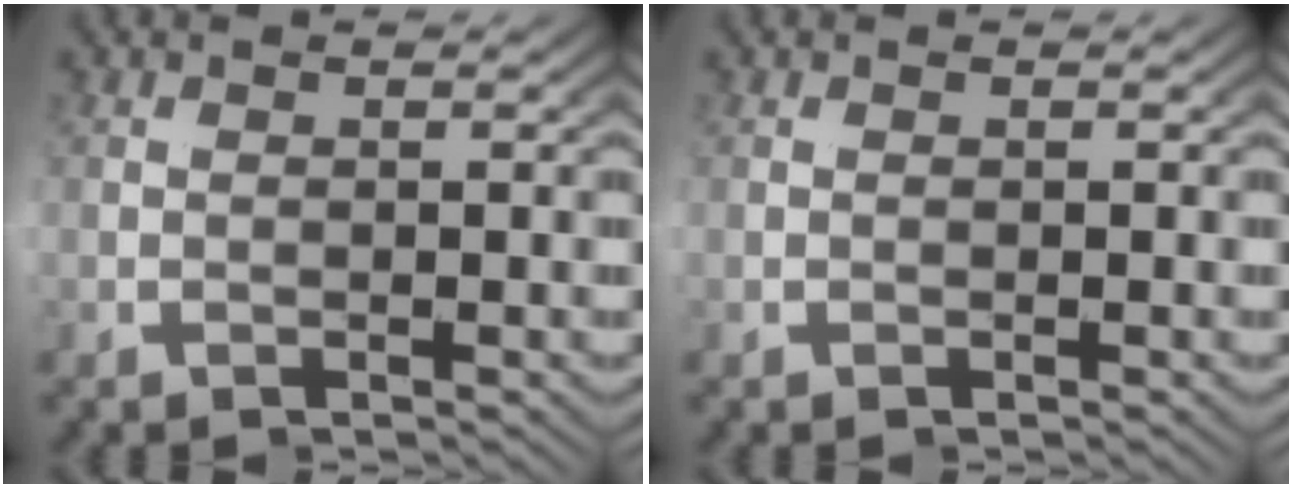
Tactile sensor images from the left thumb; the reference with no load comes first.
{"total": 0.0}